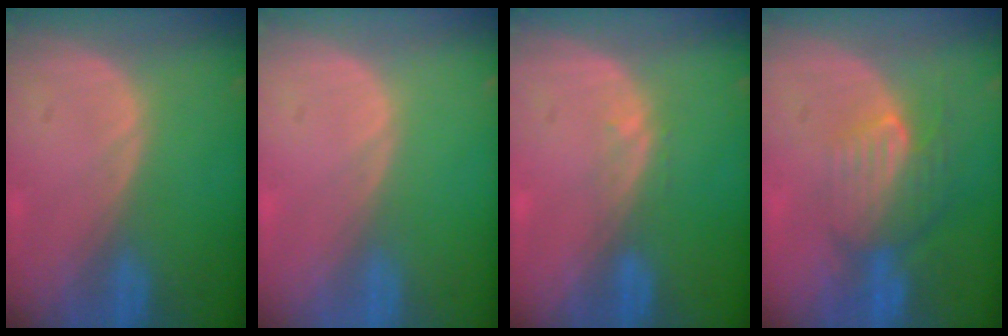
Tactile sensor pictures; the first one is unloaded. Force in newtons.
{"total": 0.0}
{"total": 1.0, "press": 1.0, "slide": 0.2}
{"total": 8.1, "press": 7.3, "slide": 3.6}